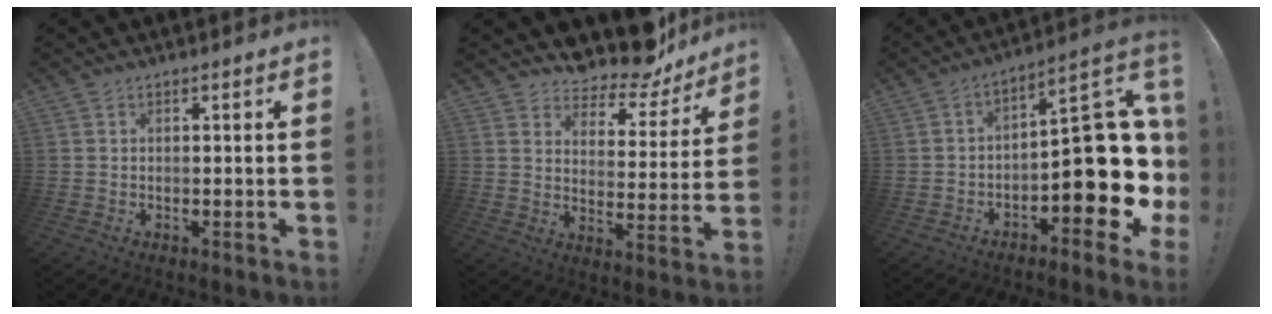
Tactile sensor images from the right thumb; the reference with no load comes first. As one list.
[{"total": 9.5, "force": [9.0, 2.4, 2.2], "torque": [-0.028, -0.094, 0.150]}, {"total": 14.6, "force": [-3.5, 6.7, 12.5], "torque": [-0.133, 0.007, -0.053]}]